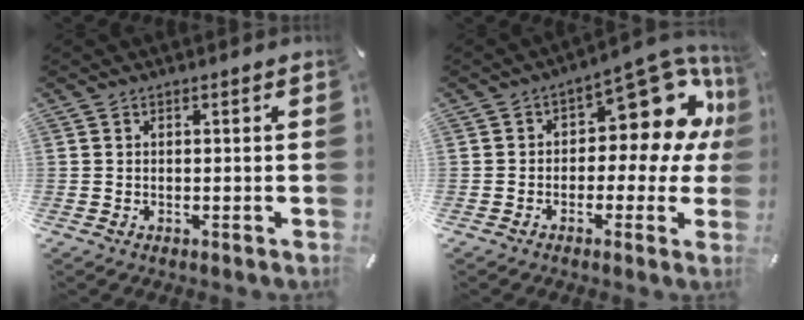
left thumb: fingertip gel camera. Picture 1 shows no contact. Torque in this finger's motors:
{"motor_torque": [2.01, 2.02, 0.21, -0.25, 0.04]}